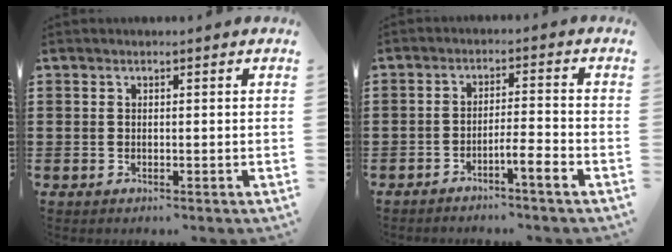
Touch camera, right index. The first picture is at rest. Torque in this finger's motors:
{"motor_torque": [-0.71, 0.71, -0.03, 0.00]}